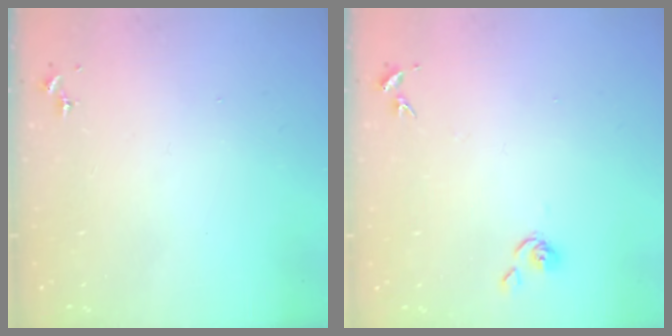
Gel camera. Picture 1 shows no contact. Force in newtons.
{"total": 6.3, "press": 6.3, "slide": 0.5}